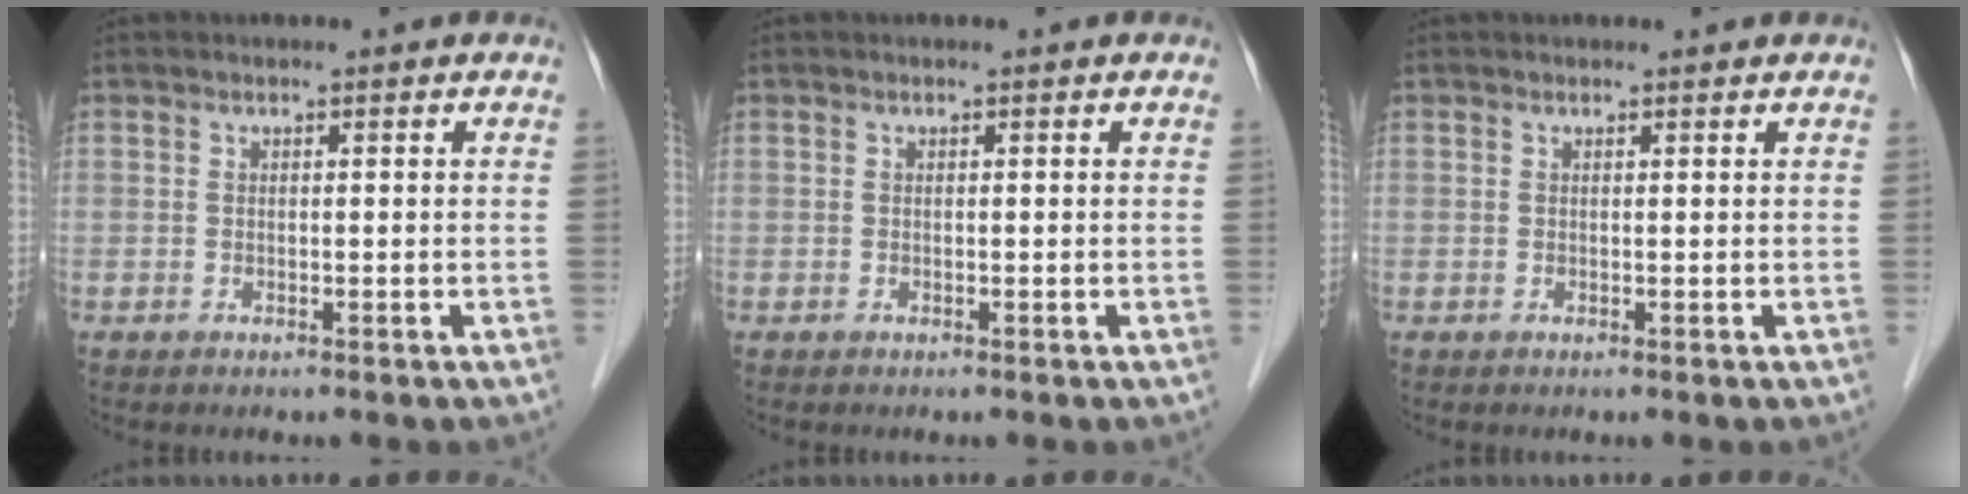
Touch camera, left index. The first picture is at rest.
{"total": 0.0}
{"total": 0.9, "force": [0.9, 0.1, 0.0], "torque": [-0.008, 0.004, 0.011]}